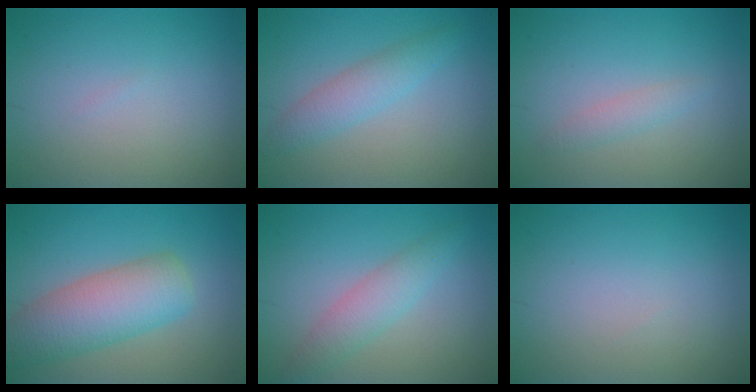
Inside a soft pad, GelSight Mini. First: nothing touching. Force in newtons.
{"total": 2.8, "press": 2.8, "slide": 0.0}
{"total": 1.3, "press": 1.3, "slide": 0.0}
{"total": 6.8, "press": 6.8, "slide": 0.5}
{"total": 2.9, "press": 2.9, "slide": 0.1}
{"total": 0.0}